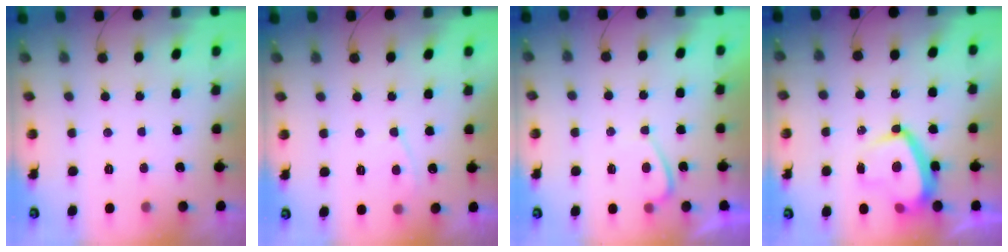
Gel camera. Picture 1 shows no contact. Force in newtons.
{"total": 4.2, "press": 4.1, "slide": 0.5}
{"total": 1.9, "press": 1.8, "slide": 0.7}
{"total": 11.9, "press": 11.8, "slide": 0.9}